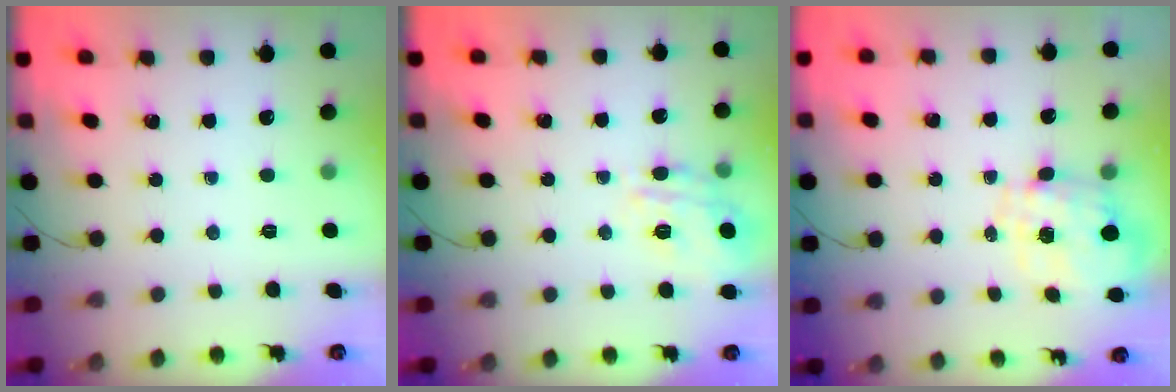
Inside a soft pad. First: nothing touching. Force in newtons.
{"total": 11.9, "press": 11.9, "slide": 0.9}
{"total": 1.3, "press": 1.2, "slide": 0.5}